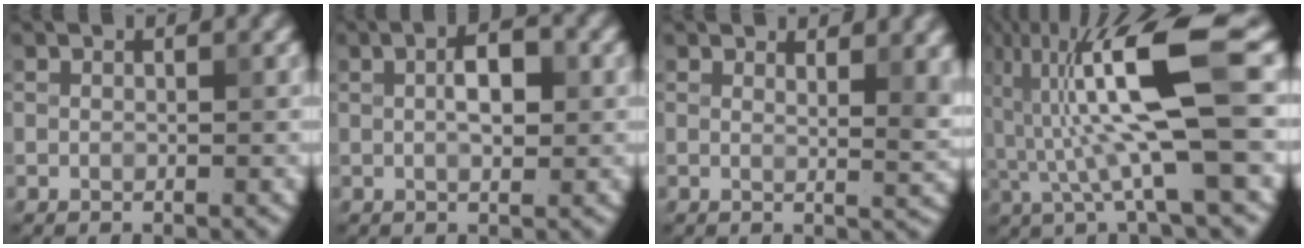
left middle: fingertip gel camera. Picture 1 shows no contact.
{"total": 3.2, "force": [0.5, 1.3, 2.8], "torque": [-0.055, 0.010, 0.006]}
{"total": 3.5, "force": [2.3, 1.0, 2.5], "torque": [-0.027, 0.004, 0.036]}
{"total": 10.4, "force": [1.4, 1.6, 10.2], "torque": [-0.194, 0.012, 0.029]}